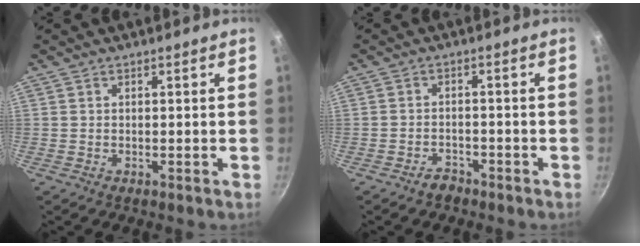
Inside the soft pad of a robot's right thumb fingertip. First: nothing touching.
{"total": 2.6, "force": [-2.1, 1.4, 0.5], "torque": [0.002, 0.029, -0.030]}